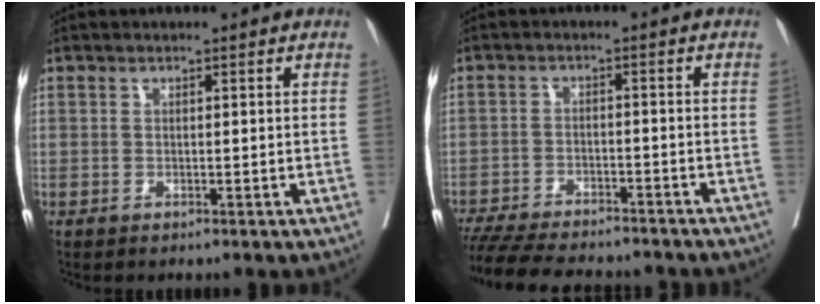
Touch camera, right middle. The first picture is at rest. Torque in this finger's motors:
{"motor_torque": [1.01, -1.13, 0.21, 0.06]}